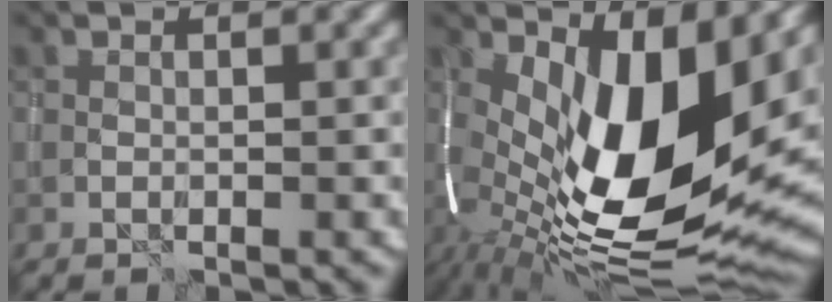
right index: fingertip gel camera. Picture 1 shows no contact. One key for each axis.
{"total": 16.7, "fx": 0.6, "fy": 8.1, "fz": 14.6, "tx": -0.252, "ty": -0.004, "tz": 0.001}